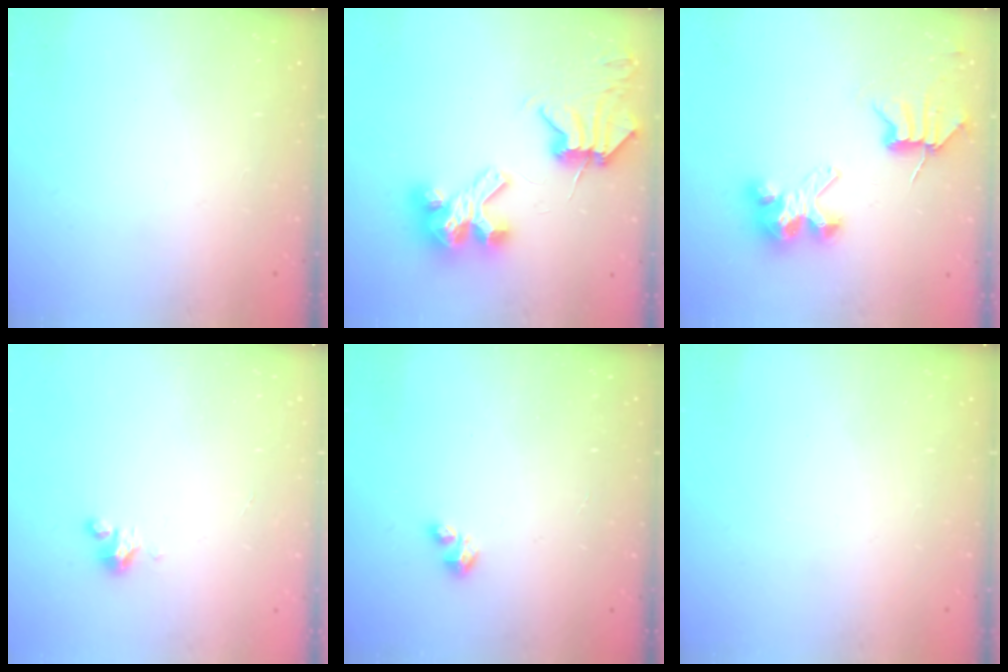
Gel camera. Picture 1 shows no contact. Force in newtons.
{"total": 9.1, "press": 9.0, "slide": 1.3}
{"total": 7.7, "press": 7.7, "slide": 0.7}
{"total": 2.5, "press": 2.5, "slide": 0.2}
{"total": 1.6, "press": 1.6, "slide": 0.4}
{"total": 0.0}